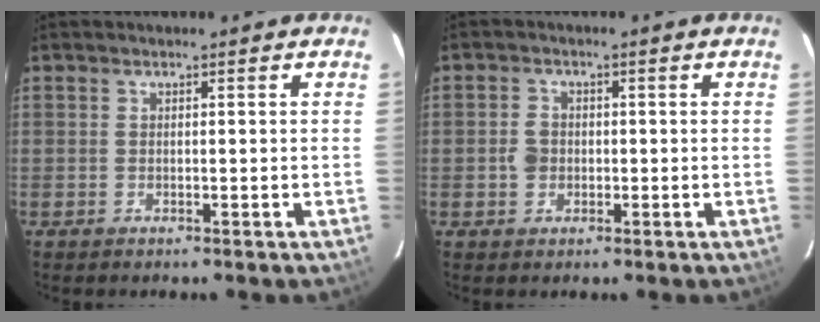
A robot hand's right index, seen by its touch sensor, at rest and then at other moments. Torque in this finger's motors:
{"motor_torque": [0.26, -0.03, 0.16, 0.05]}